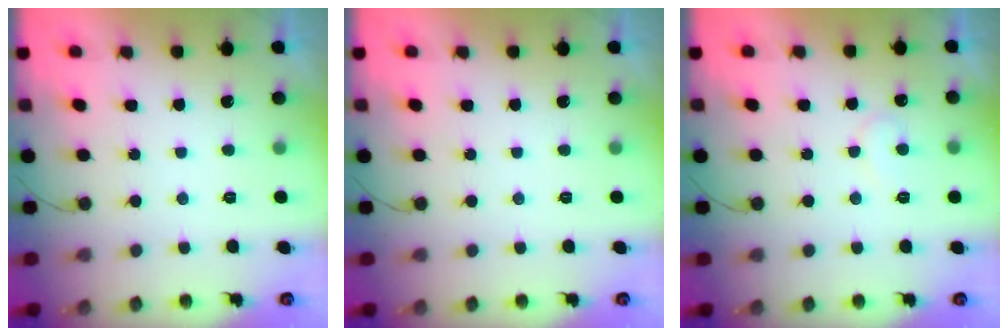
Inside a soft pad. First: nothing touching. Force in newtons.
{"total": 0.0}
{"total": 7.3, "press": 7.3, "slide": 0.4}